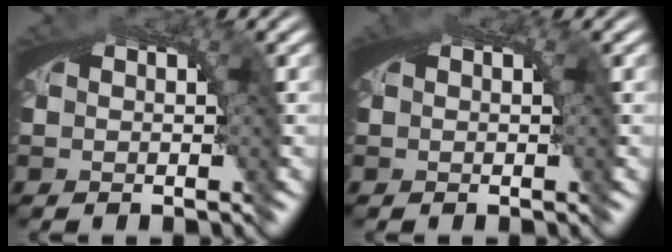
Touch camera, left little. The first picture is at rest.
{"total": 0.6, "force": [0.1, 0.3, 0.5], "torque": [-0.010, -0.002, 0.002]}